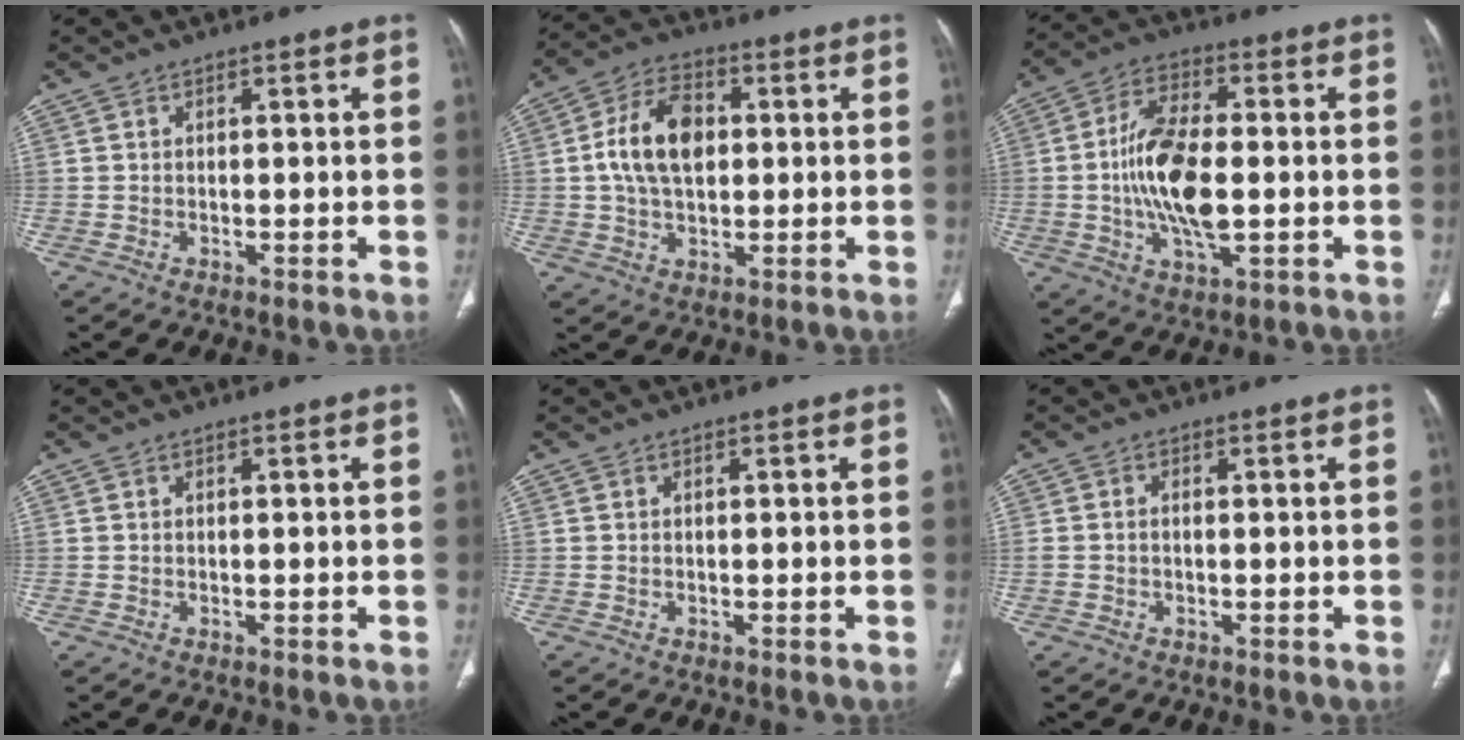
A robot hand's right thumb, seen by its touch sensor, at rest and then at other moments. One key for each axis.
{"total": 11.8, "fx": 1.3, "fy": 7.4, "fz": 9.1, "tx": -0.158, "ty": 0.013, "tz": 0.019}
{"total": 14.6, "fx": -1.1, "fy": 6.7, "fz": 13.0, "tx": -0.249, "ty": 0.008, "tz": -0.021}
{"total": 0.0}
{"total": 0.0}
{"total": 1.4, "fx": -0.2, "fy": 1.0, "fz": 1.0, "tx": -0.025, "ty": 0.005, "tz": -0.003}